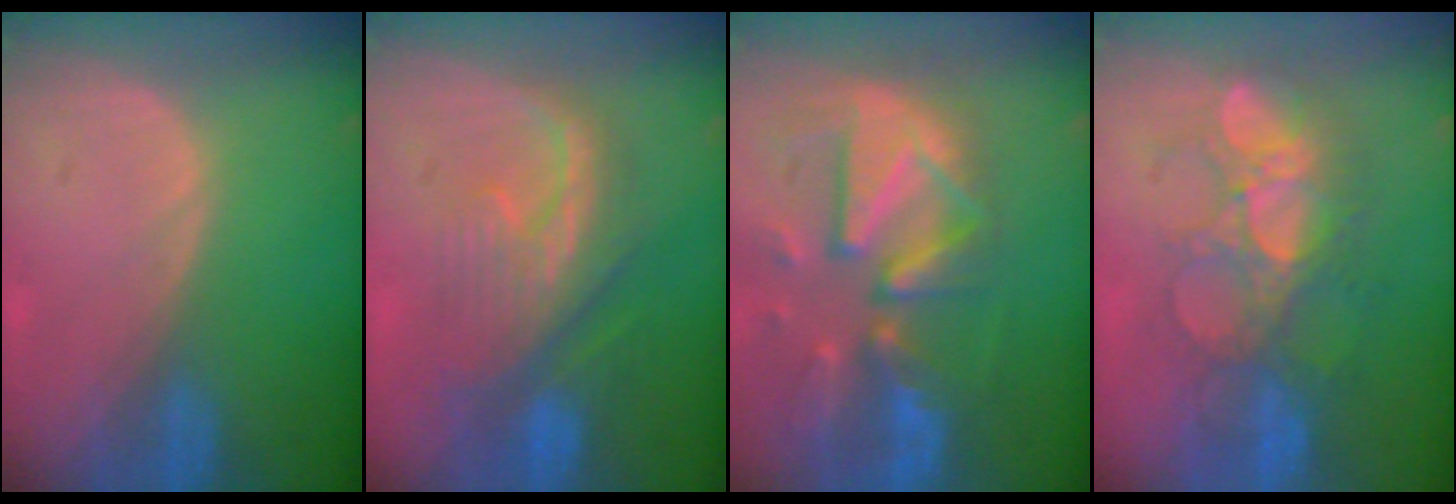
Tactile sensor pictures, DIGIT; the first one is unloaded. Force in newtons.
{"total": 8.4, "press": 8.3, "slide": 1.4}
{"total": 12.4, "press": 10.8, "slide": 6.1}
{"total": 9.1, "press": 8.9, "slide": 1.9}